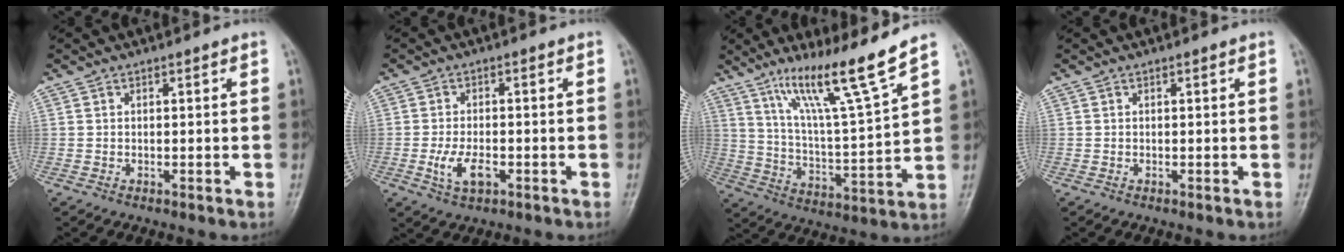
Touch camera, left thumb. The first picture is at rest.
{"total": 5.3, "force": [-1.8, 2.7, 4.2], "torque": [-0.084, 0.005, -0.030]}
{"total": 14.6, "force": [10.1, -0.3, 10.4], "torque": [-0.176, -0.064, 0.182]}
{"total": 0.0}